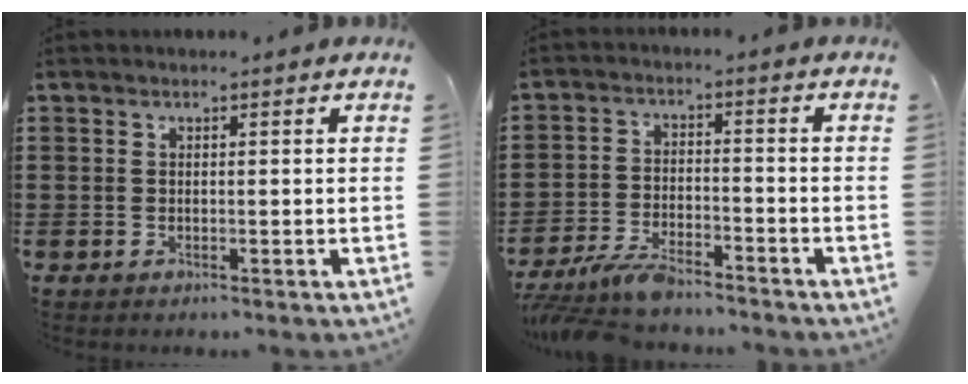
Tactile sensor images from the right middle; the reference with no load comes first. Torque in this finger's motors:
{"motor_torque": [0.57, 0.31, 0.12, 0.03]}